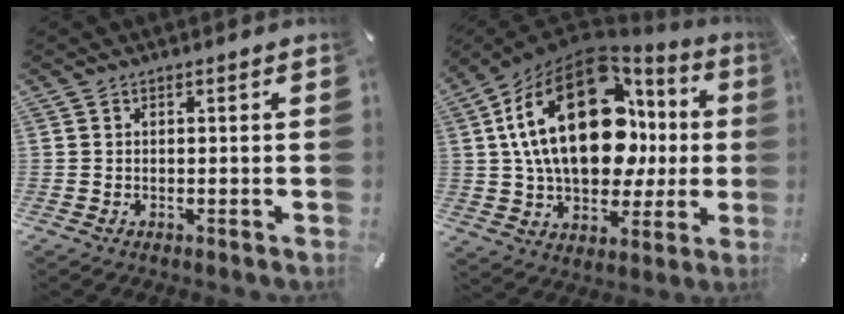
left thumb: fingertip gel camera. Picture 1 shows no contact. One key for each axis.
{"total": 28.1, "fx": 5.6, "fy": 16.8, "fz": 21.8, "tx": -0.395, "ty": -0.020, "tz": 0.098}